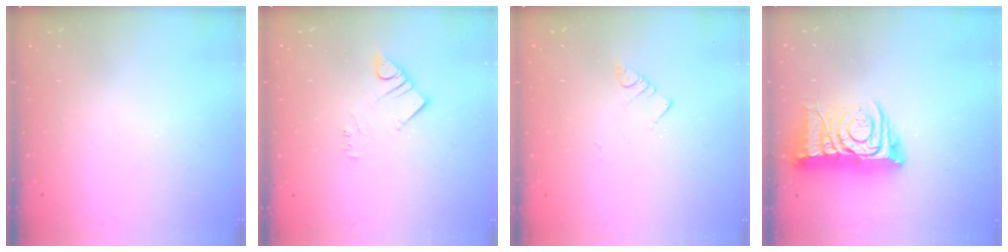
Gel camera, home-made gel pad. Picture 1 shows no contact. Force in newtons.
{"total": 3.7, "press": 3.7, "slide": 0.3}
{"total": 2.7, "press": 2.6, "slide": 0.5}
{"total": 13.5, "press": 13.4, "slide": 1.5}